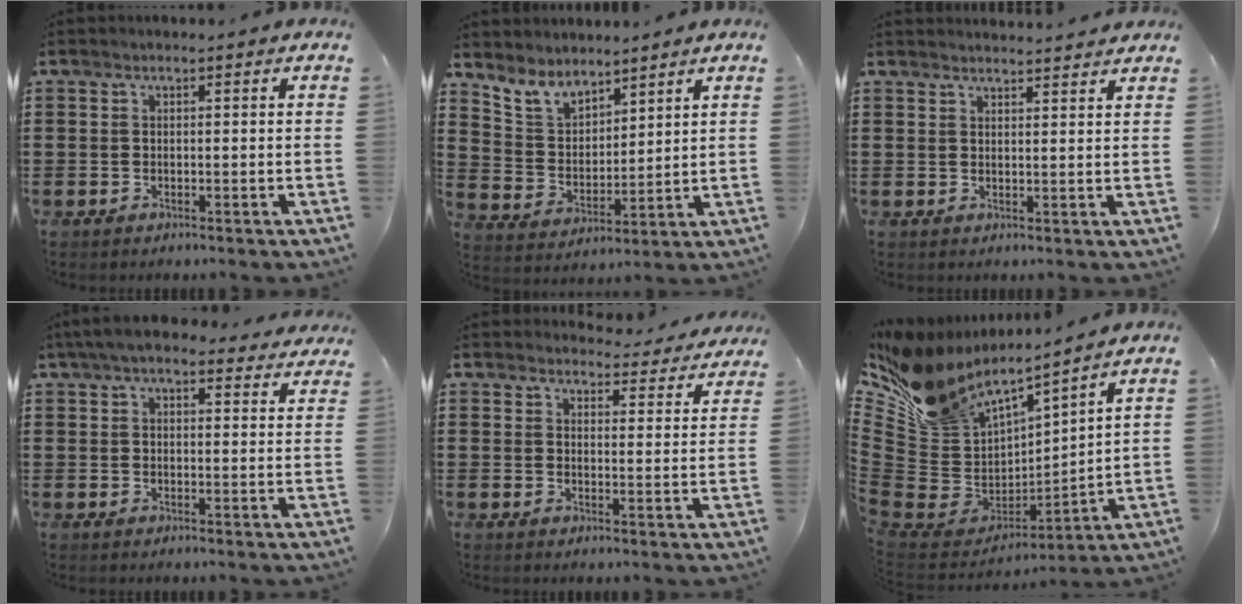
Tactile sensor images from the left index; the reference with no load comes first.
{"total": 6.5, "force": [5.7, 2.6, 1.5], "torque": [-0.057, -0.021, 0.107]}
{"total": 2.2, "force": [2.1, -0.2, 0.0], "torque": [-0.006, -0.006, 0.042]}
{"total": 5.6, "force": [4.7, 1.1, 2.8], "torque": [-0.067, -0.006, 0.088]}
{"total": 4.0, "force": [3.9, 0.4, 0.4], "torque": [-0.016, -0.027, 0.068]}
{"total": 9.2, "force": [7.7, 4.4, 2.5], "torque": [-0.095, -0.067, 0.144]}